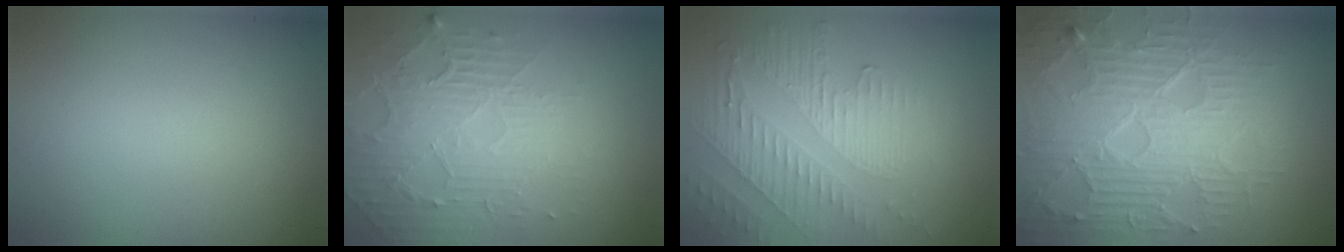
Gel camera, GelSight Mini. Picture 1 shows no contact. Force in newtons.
{"total": 5.7, "press": 3.4, "slide": 4.6}
{"total": 5.0, "press": 3.4, "slide": 3.6}
{"total": 8.9, "press": 6.2, "slide": 6.4}